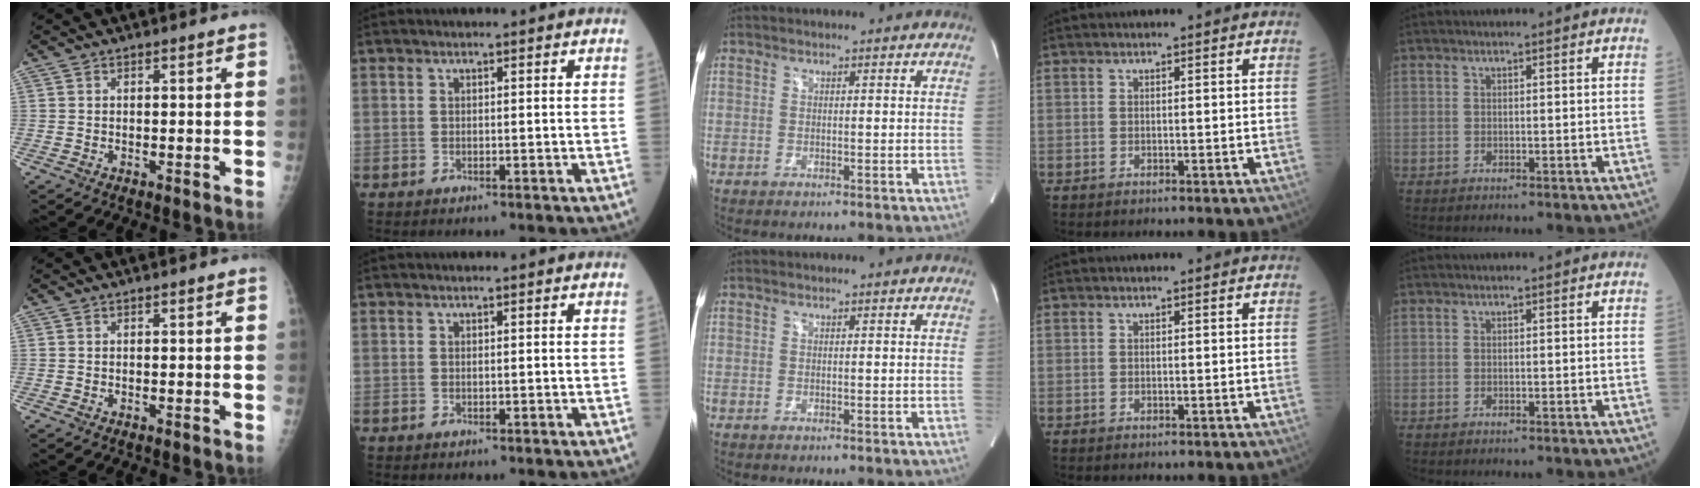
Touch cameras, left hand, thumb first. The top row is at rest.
{}